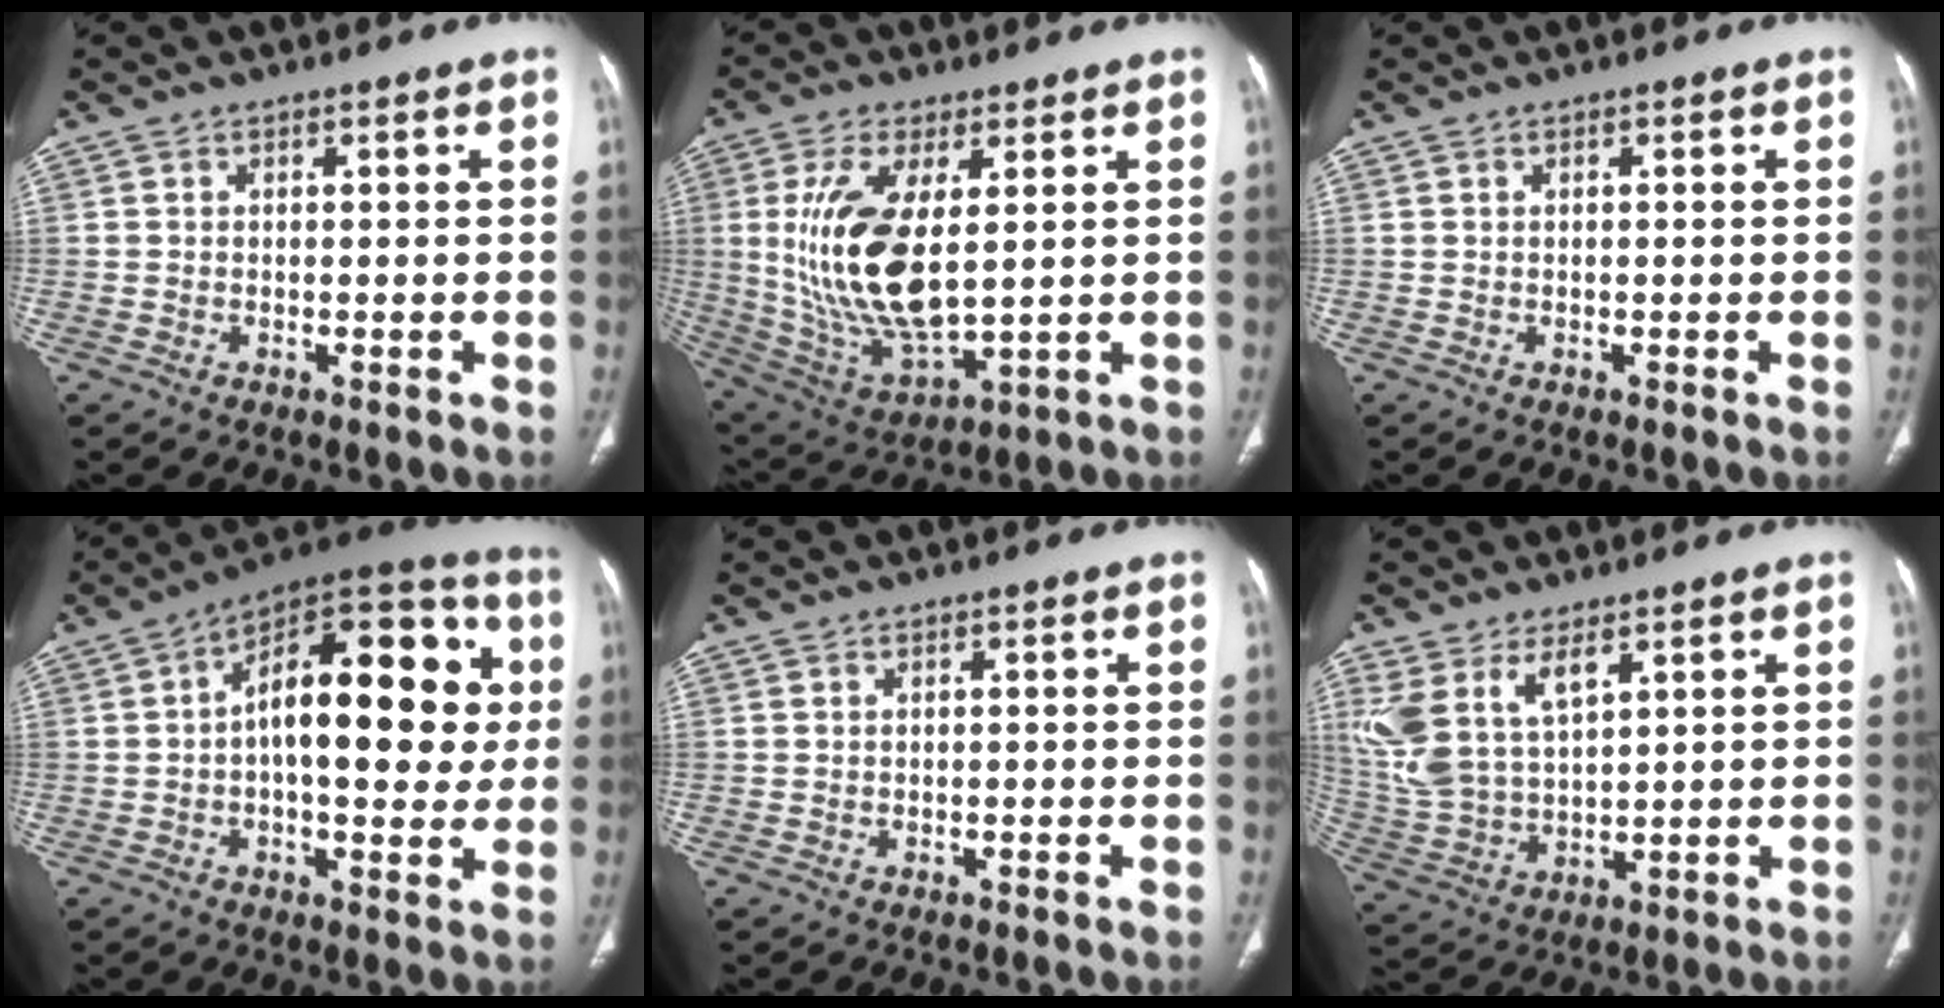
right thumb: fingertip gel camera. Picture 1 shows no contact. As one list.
[{"total": 17.7, "force": [2.4, 7.8, 15.7], "torque": [-0.318, -0.023, 0.061]}, {"total": 0.0}, {"total": 23.5, "force": [2.5, 11.0, 20.6], "torque": [-0.264, 0.030, 0.023]}, {"total": 0.0}, {"total": 11.2, "force": [5.7, 5.5, 7.9], "torque": [-0.170, -0.017, 0.130]}]